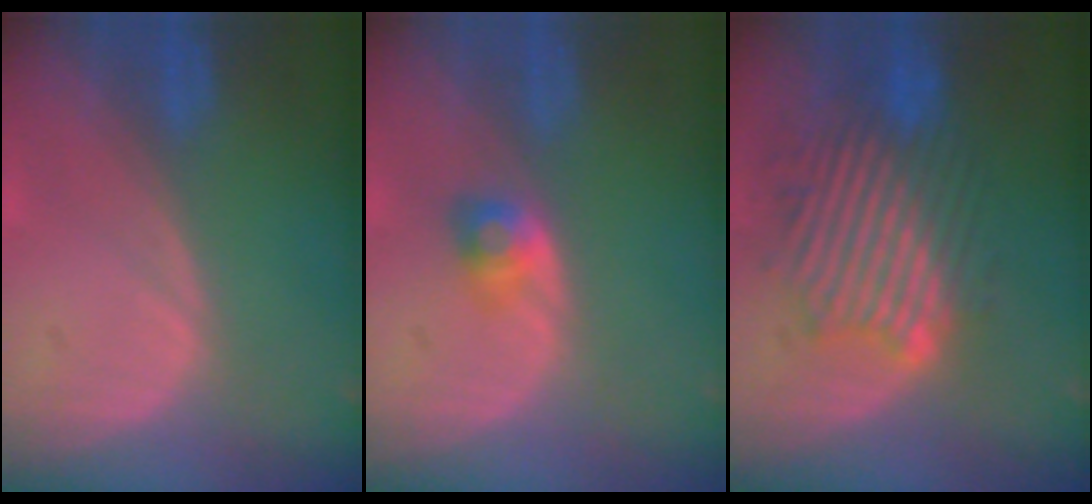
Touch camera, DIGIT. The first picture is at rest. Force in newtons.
{"total": 2.6, "press": 2.3, "slide": 1.2}
{"total": 10.1, "press": 9.7, "slide": 2.6}